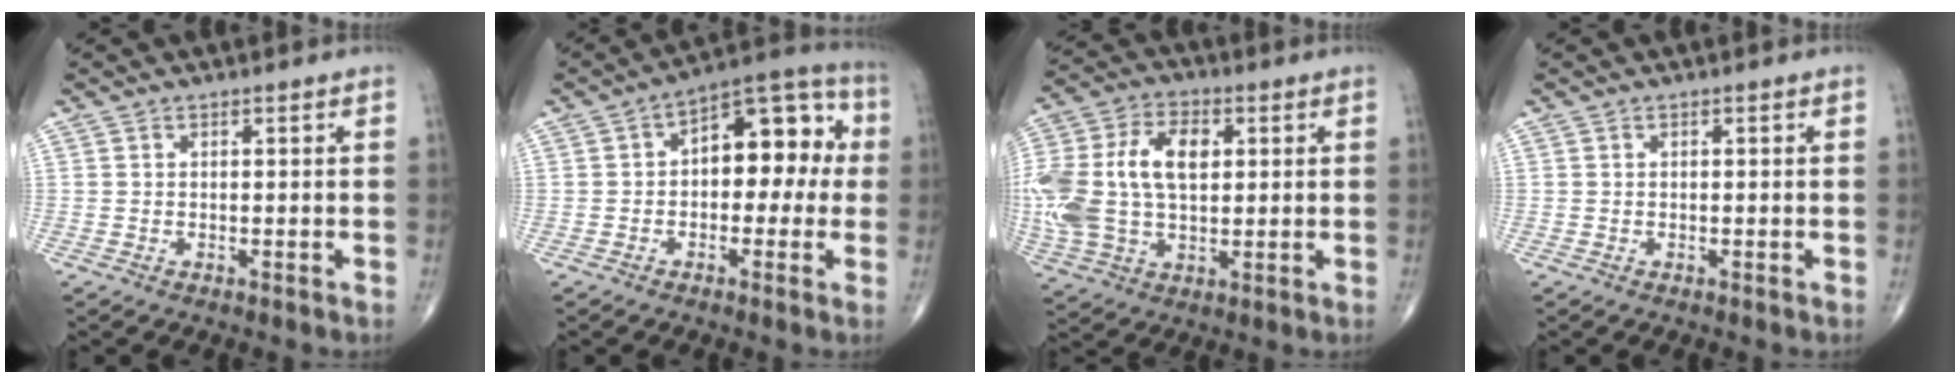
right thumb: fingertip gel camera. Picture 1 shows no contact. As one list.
[{"total": 13.0, "force": [0.9, 7.5, 10.5], "torque": [-0.100, 0.042, -0.002]}, {"total": 20.5, "force": [2.2, 12.8, 15.9], "torque": [-0.364, 0.012, 0.042]}, {"total": 0.0}]